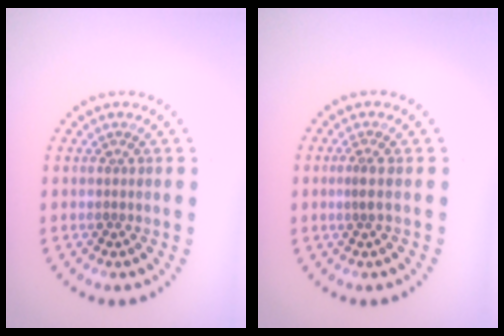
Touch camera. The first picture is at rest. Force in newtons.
{"total": 0.9, "press": 0.7, "slide": 0.7}